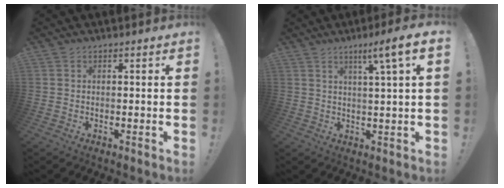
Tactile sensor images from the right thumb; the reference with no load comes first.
{"total": 7.3, "force": [3.4, -0.5, 6.4], "torque": [-0.088, -0.020, 0.043]}